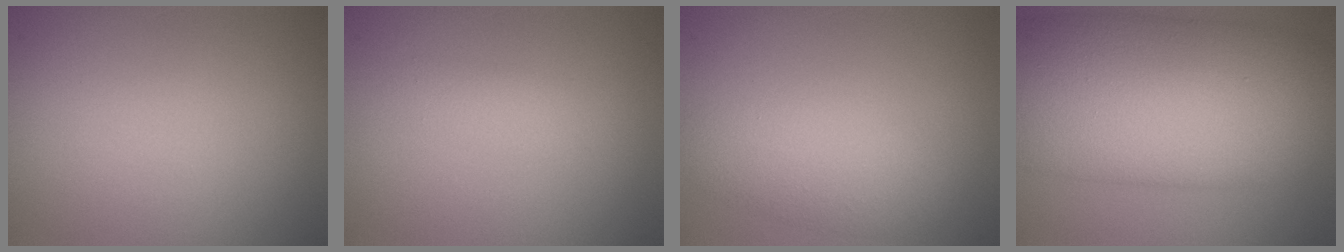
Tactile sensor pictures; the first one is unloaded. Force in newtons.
{"total": 1.3, "press": 1.3, "slide": 0.1}
{"total": 3.2, "press": 3.2, "slide": 0.2}
{"total": 14.9, "press": 14.9, "slide": 0.0}